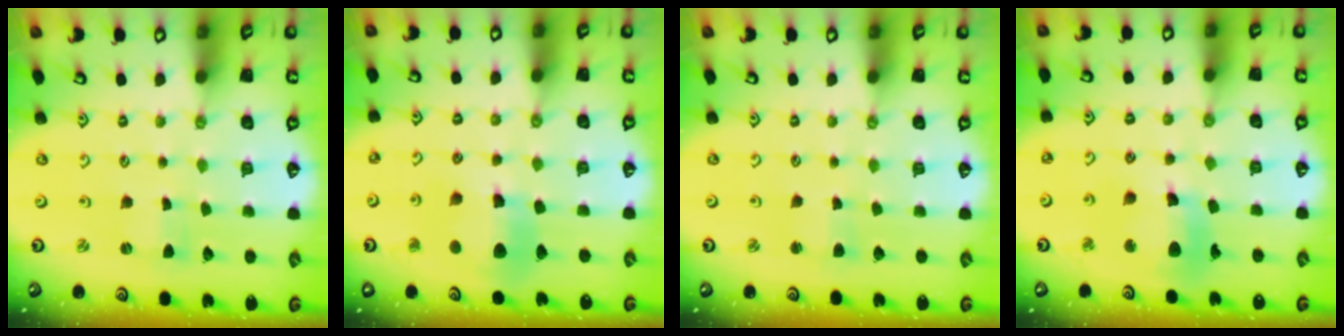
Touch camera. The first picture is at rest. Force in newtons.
{"total": 10.3, "press": 10.2, "slide": 1.6}
{"total": 2.9, "press": 2.9, "slide": 0.4}
{"total": 13.3, "press": 13.2, "slide": 1.8}